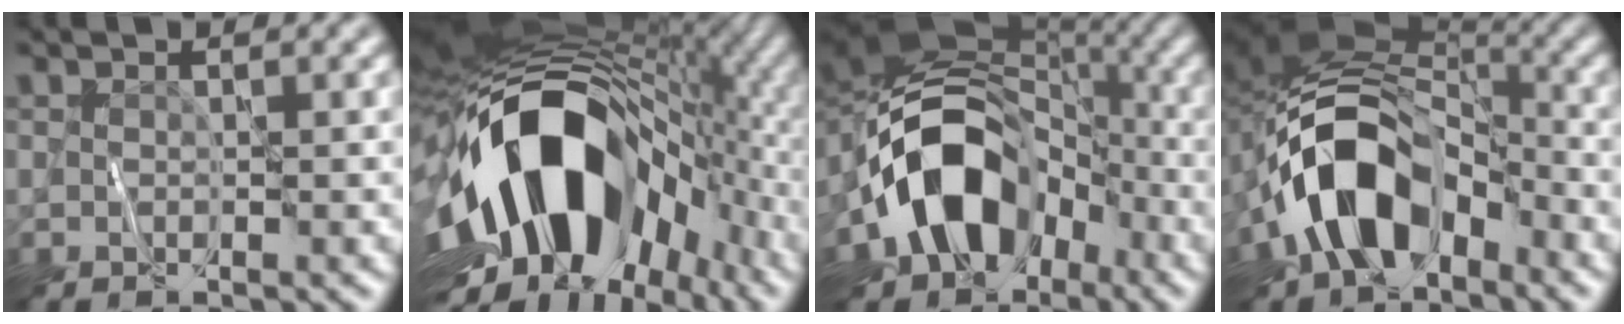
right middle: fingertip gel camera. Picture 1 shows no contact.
{"total": 17.9, "force": [-2.8, 11.0, 13.8], "torque": [-0.241, 0.004, -0.051]}
{"total": 12.1, "force": [-4.3, 8.7, 7.1], "torque": [-0.121, 0.014, -0.093]}
{"total": 10.3, "force": [-4.3, 6.8, 6.4], "torque": [-0.106, 0.012, -0.089]}